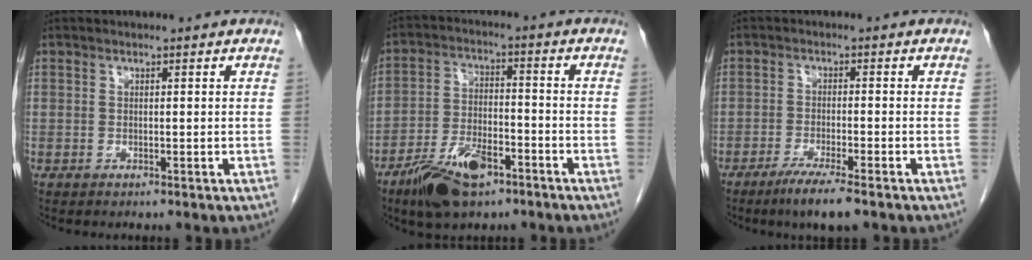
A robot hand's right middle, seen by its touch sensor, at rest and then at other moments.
{"total": 10.2, "force": [-6.4, 4.0, 6.9], "torque": [-0.135, -0.003, -0.113]}
{"total": 5.9, "force": [-4.1, 0.2, 4.2], "torque": [-0.075, -0.014, -0.068]}